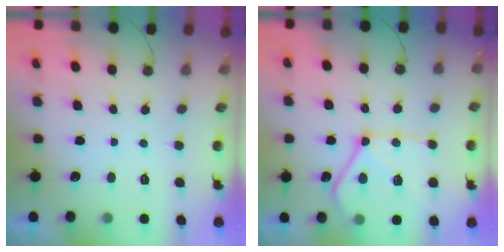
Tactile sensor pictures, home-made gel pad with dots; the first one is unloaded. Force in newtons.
{"total": 18.8, "press": 18.7, "slide": 1.7}